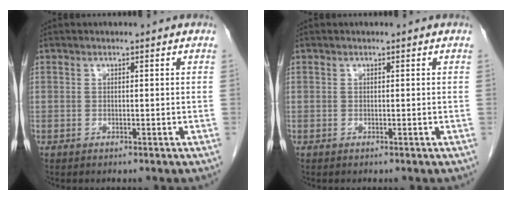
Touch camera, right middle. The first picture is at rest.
{"total": 0.0}